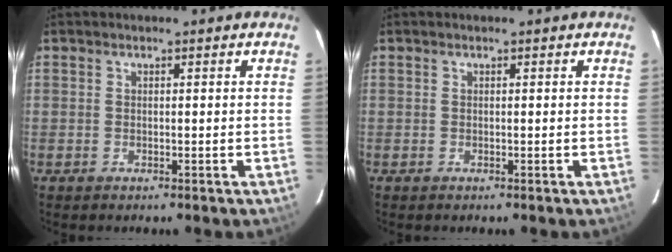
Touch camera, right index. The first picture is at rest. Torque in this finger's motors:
{"motor_torque": [0.56, 0.44, -0.02, 0.00]}